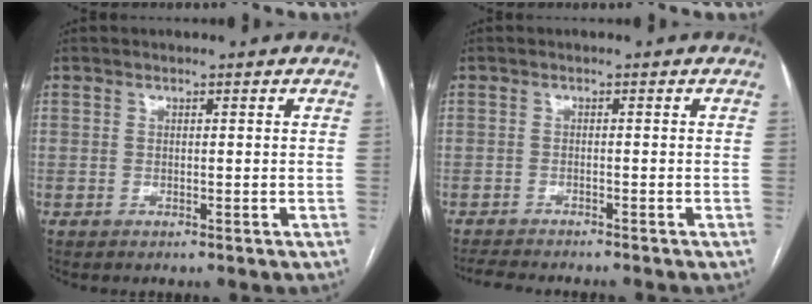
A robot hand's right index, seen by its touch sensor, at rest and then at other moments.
{"total": 6.9, "force": [-6.2, 0.8, 2.9], "torque": [-0.040, -0.007, -0.091]}